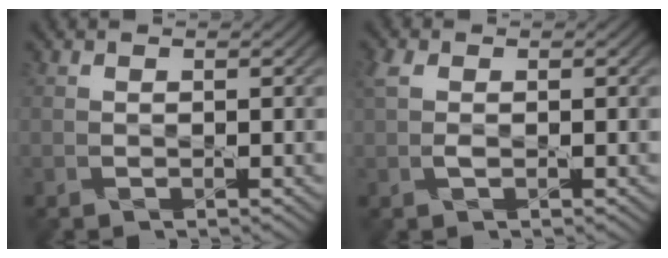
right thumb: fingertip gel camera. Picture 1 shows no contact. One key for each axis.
{"total": 2.0, "fx": 0.3, "fy": 1.1, "fz": 1.7, "tx": -0.047, "ty": 0.006, "tz": 0.005}